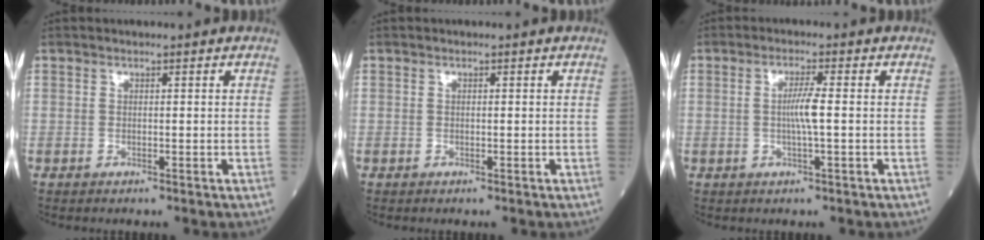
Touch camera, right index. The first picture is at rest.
{"total": 0.0}
{"total": 3.5, "force": [-0.1, -0.1, 3.5], "torque": [-0.067, -0.002, -0.003]}